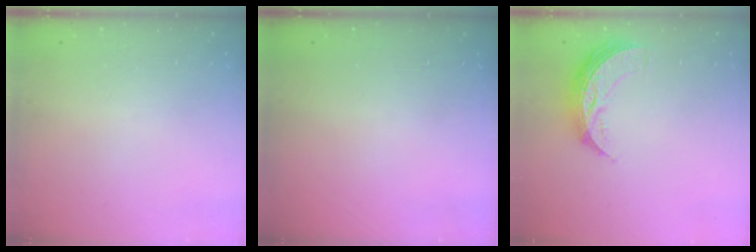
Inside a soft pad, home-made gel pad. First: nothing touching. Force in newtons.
{"total": 0.0}
{"total": 9.0, "press": 9.0, "slide": 0.6}